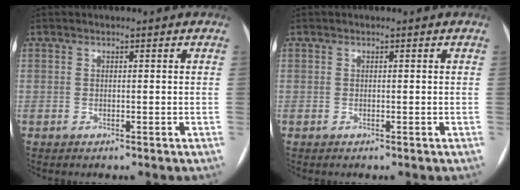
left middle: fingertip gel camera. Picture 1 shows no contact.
{"total": 0.0}